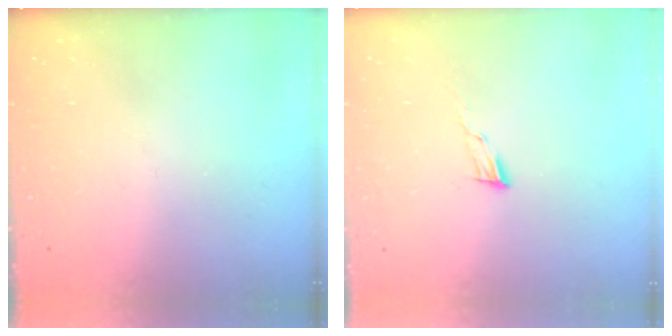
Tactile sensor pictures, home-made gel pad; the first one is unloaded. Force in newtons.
{"total": 4.6, "press": 4.6, "slide": 0.4}